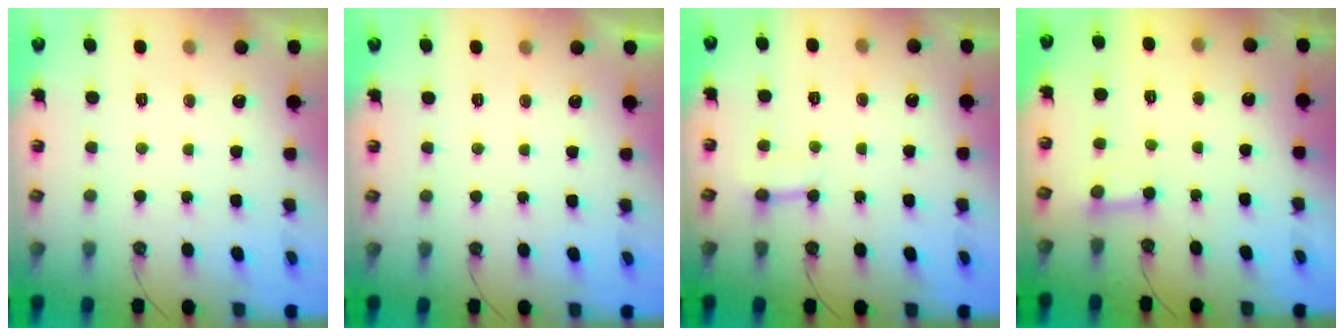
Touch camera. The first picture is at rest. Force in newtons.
{"total": 0.0}
{"total": 4.9, "press": 4.9, "slide": 0.5}
{"total": 2.6, "press": 2.5, "slide": 0.3}